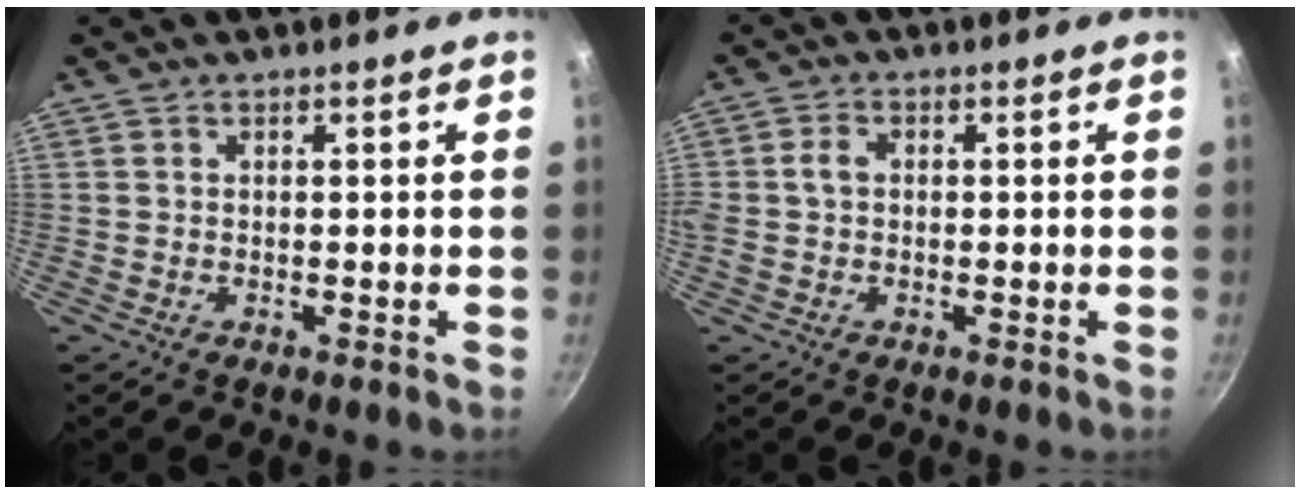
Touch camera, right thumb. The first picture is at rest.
{"total": 3.2, "force": [0.1, 2.5, 2.1], "torque": [-0.037, 0.010, -0.005]}